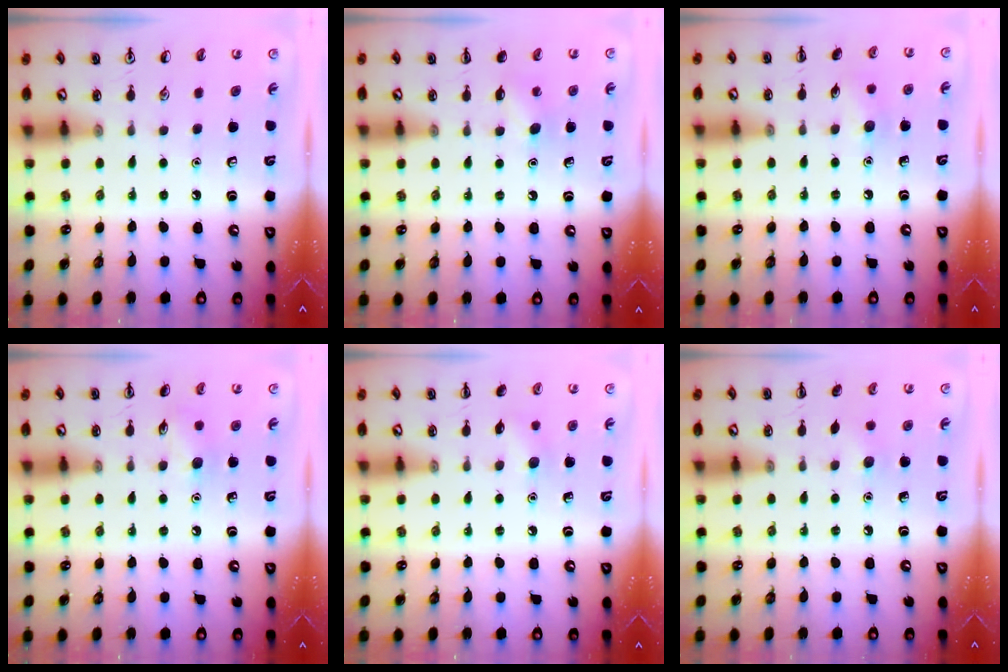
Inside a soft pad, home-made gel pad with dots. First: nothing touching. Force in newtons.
{"total": 4.9, "press": 4.8, "slide": 1.3}
{"total": 6.6, "press": 6.4, "slide": 1.6}
{"total": 6.5, "press": 6.3, "slide": 1.6}
{"total": 6.3, "press": 6.1, "slide": 1.6}
{"total": 4.6, "press": 4.4, "slide": 1.3}